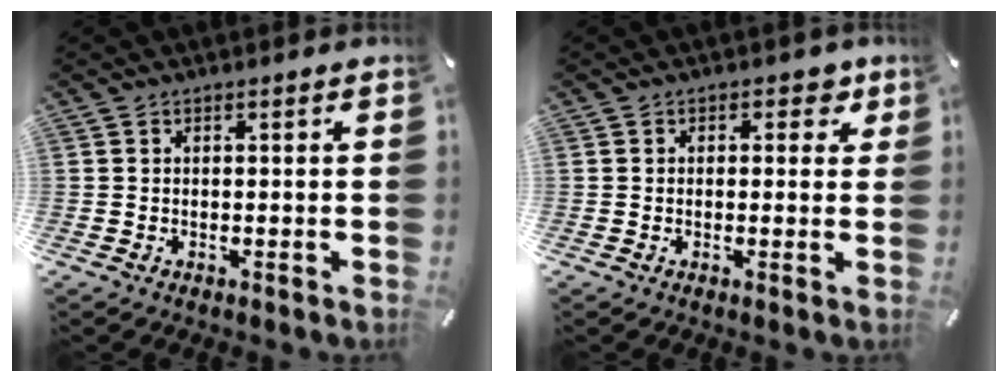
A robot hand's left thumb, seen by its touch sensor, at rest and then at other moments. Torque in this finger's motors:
{"motor_torque": [-0.03, -0.31, -0.04, -0.07, -0.03]}